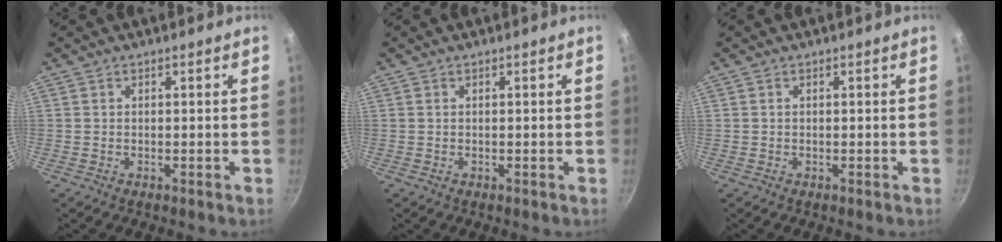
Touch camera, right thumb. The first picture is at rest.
{"total": 0.0}
{"total": 0.0}